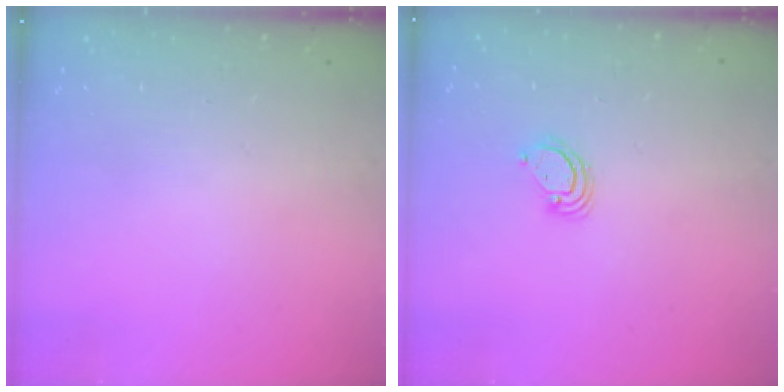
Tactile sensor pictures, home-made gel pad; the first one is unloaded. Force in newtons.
{"total": 4.0, "press": 4.0, "slide": 0.2}